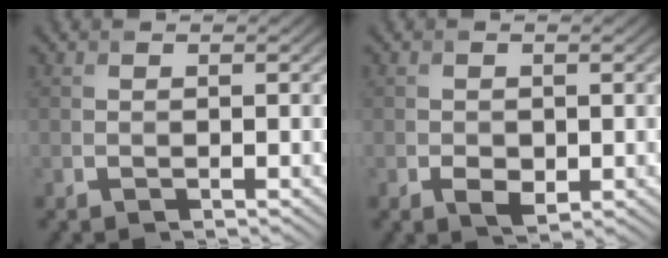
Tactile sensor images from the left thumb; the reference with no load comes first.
{"total": 2.0, "force": [-0.5, 1.4, 1.3], "torque": [-0.027, -0.009, -0.007]}